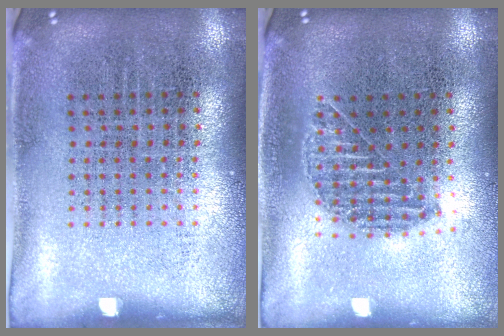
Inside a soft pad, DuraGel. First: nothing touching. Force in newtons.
{"total": 1.0, "press": 0.9, "slide": 0.4}